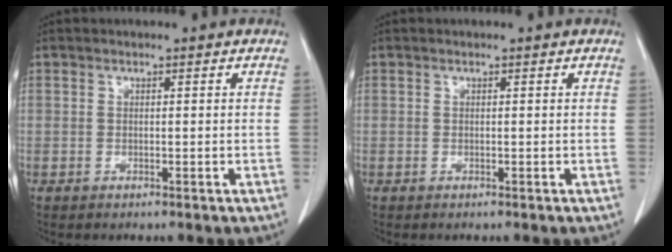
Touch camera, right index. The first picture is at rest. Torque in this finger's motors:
{"motor_torque": [0.00, 0.00, 0.00, 0.00]}